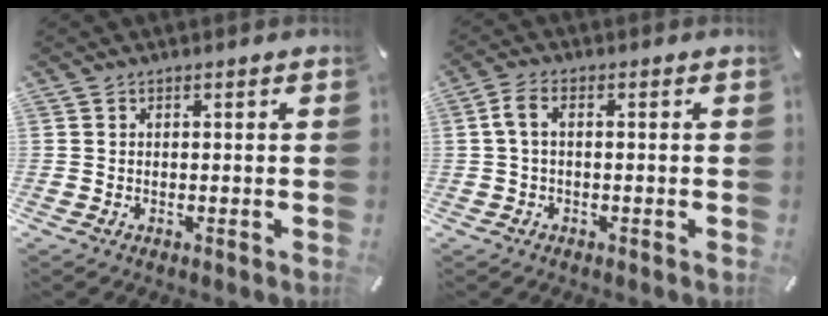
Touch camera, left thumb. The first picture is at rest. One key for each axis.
{"total": 3.3, "fx": -0.2, "fy": 1.5, "fz": 2.9, "tx": -0.068, "ty": 0.006, "tz": -0.008}